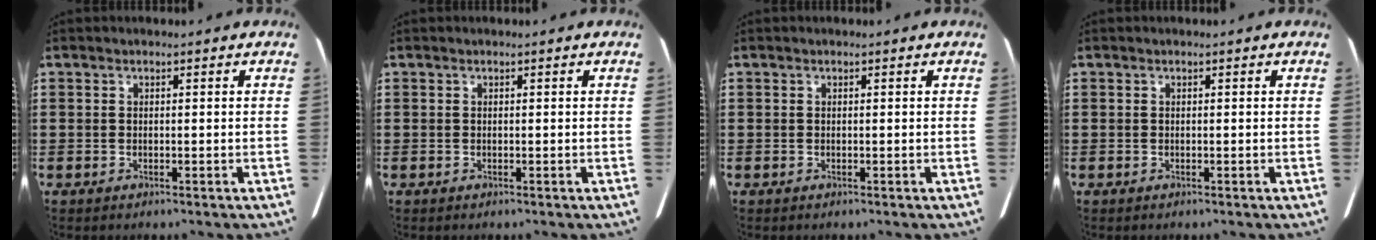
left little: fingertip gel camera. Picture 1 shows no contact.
{"total": 0.0}
{"total": 0.0}
{"total": 0.0}